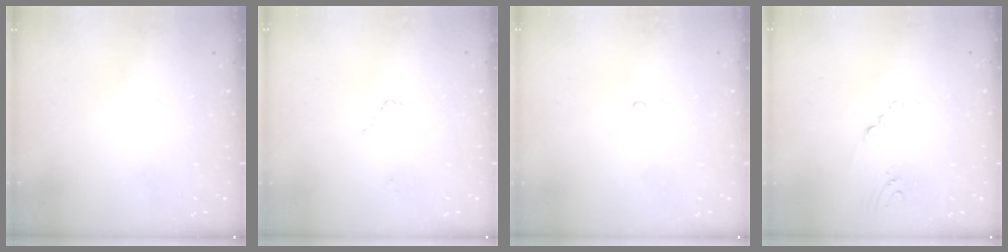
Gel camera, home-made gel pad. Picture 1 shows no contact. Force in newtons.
{"total": 2.0, "press": 1.9, "slide": 0.3}
{"total": 3.1, "press": 3.1, "slide": 0.4}
{"total": 2.0, "press": 1.6, "slide": 1.2}